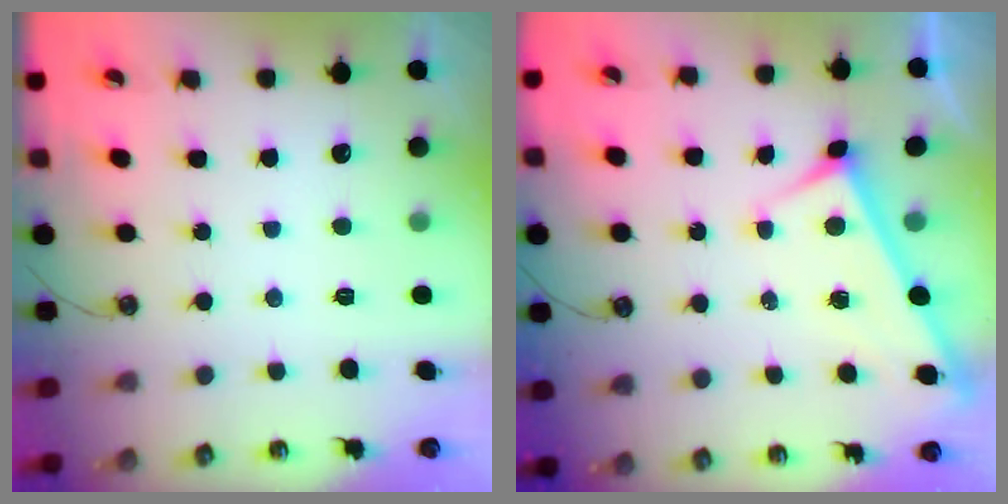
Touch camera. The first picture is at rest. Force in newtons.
{"total": 3.6, "press": 3.6, "slide": 0.3}